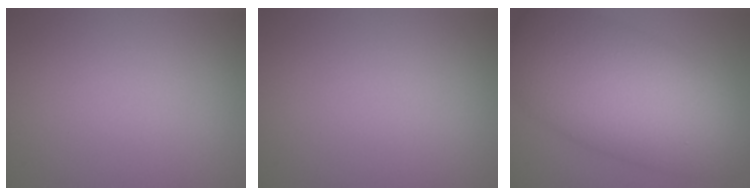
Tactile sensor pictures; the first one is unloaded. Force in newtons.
{"total": 0.0}
{"total": 12.2, "press": 12.2, "slide": 0.4}